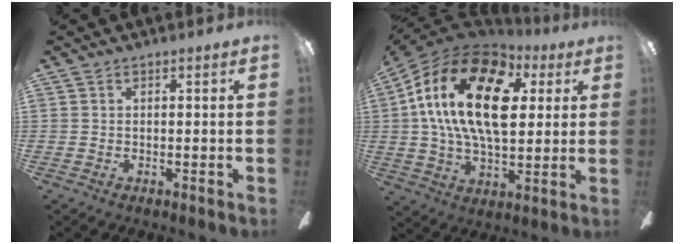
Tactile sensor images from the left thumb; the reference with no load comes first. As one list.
[{"total": 22.6, "force": [6.4, 12.7, 17.6], "torque": [-0.352, 0.004, 0.103]}]